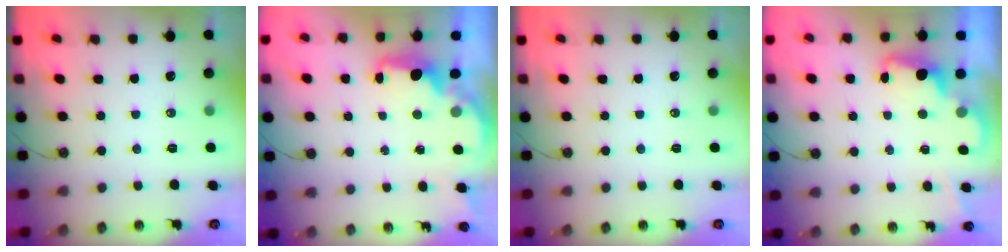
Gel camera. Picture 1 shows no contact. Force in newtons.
{"total": 2.8, "press": 2.6, "slide": 0.9}
{"total": 0.0}
{"total": 2.4, "press": 2.4, "slide": 0.5}